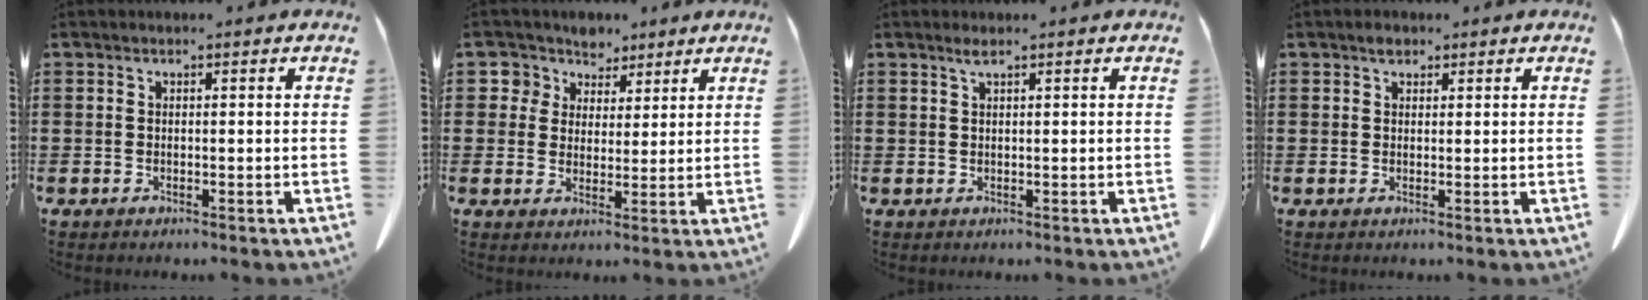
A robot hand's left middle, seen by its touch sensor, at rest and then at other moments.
{"total": 5.0, "force": [3.4, 3.7, 0.1], "torque": [-0.034, -0.004, 0.060]}
{"total": 1.1, "force": [0.7, 0.0, 0.8], "torque": [-0.016, 0.001, 0.013]}
{"total": 1.3, "force": [0.9, 0.8, 0.6], "torque": [-0.014, 0.004, 0.017]}